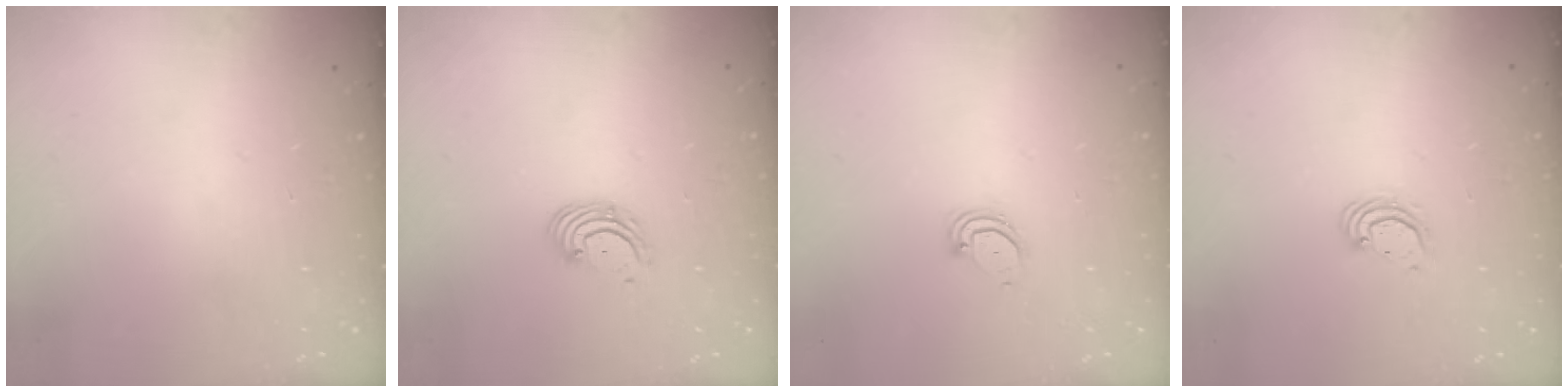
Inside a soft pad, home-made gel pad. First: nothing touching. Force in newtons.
{"total": 2.9, "press": 2.9, "slide": 0.1}
{"total": 3.6, "press": 3.5, "slide": 0.3}
{"total": 3.1, "press": 3.1, "slide": 0.1}